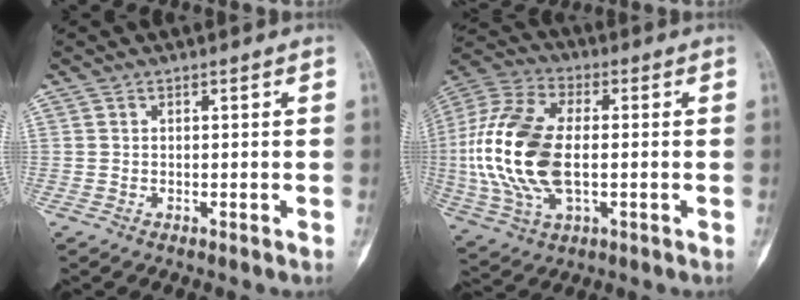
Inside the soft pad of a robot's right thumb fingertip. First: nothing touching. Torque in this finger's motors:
{"motor_torque": [2.16, 1.96, 1.42, -1.36, 0.40]}